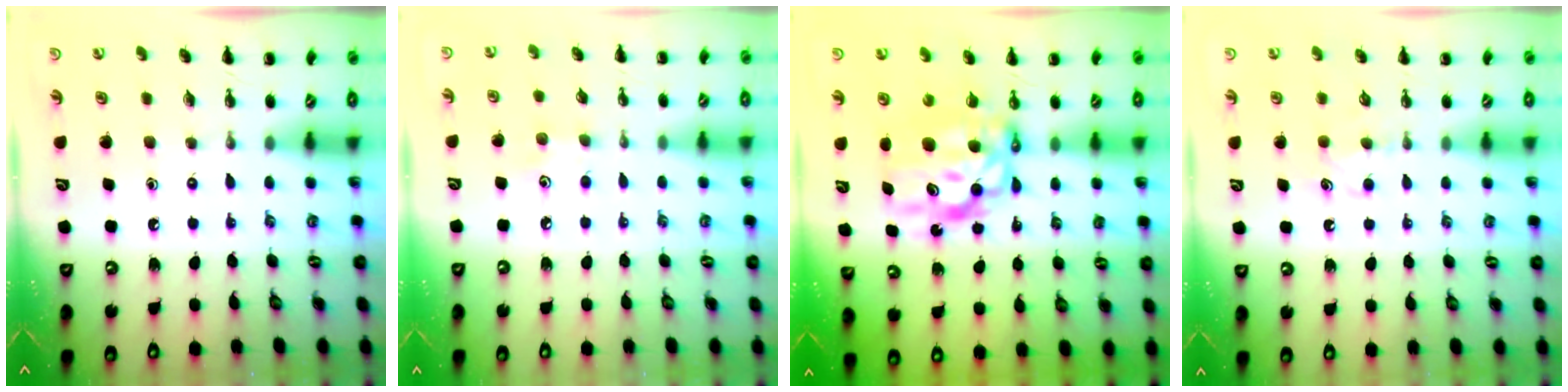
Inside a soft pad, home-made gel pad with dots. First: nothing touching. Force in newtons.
{"total": 5.1, "press": 4.8, "slide": 1.7}
{"total": 9.1, "press": 8.9, "slide": 2.0}
{"total": 5.1, "press": 4.8, "slide": 1.5}